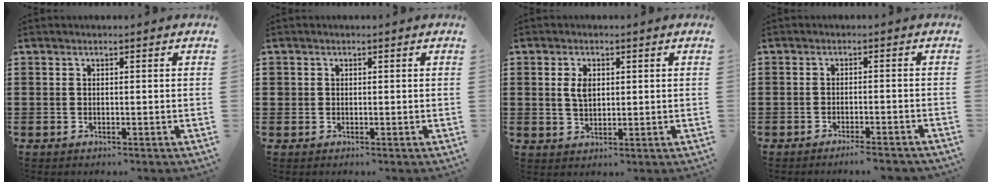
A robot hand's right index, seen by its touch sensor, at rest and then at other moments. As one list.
[{"total": 0.9, "force": [0.3, 0.9, 0.1], "torque": [-0.005, 0.003, 0.006]}, {"total": 3.2, "force": [0.7, 1.9, 2.5], "torque": [-0.054, 0.008, 0.012]}, {"total": 2.2, "force": [-2.0, -0.2, 1.0], "torque": [-0.017, 0.001, -0.038]}]